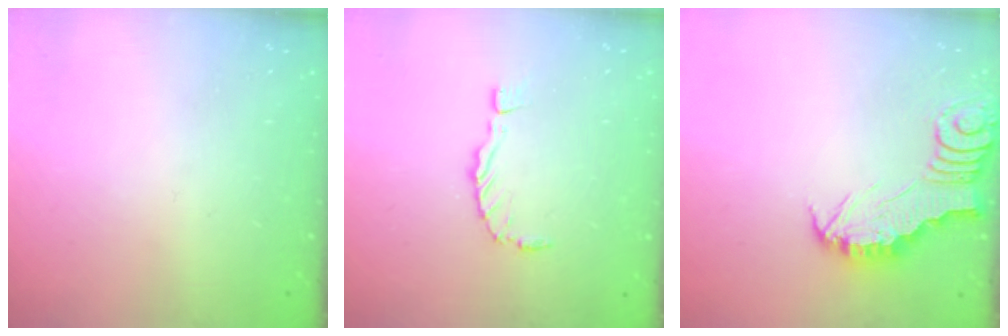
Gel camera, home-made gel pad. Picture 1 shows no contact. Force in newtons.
{"total": 0.0}
{"total": 2.6, "press": 2.6, "slide": 0.2}